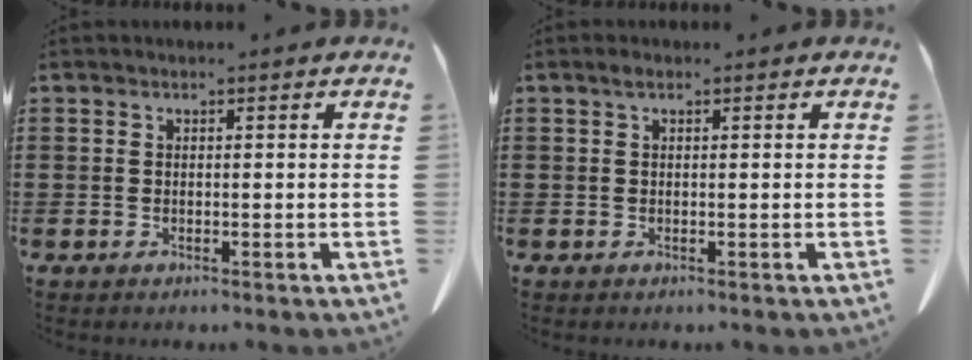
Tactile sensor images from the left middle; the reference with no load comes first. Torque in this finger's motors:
{"motor_torque": [1.02, 1.12, 0.20, 0.04]}